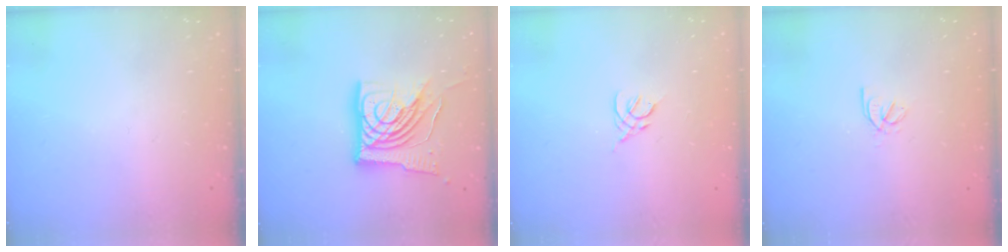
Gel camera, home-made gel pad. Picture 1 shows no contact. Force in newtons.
{"total": 18.0, "press": 17.9, "slide": 1.8}
{"total": 2.2, "press": 2.1, "slide": 0.6}
{"total": 2.2, "press": 2.2, "slide": 0.5}